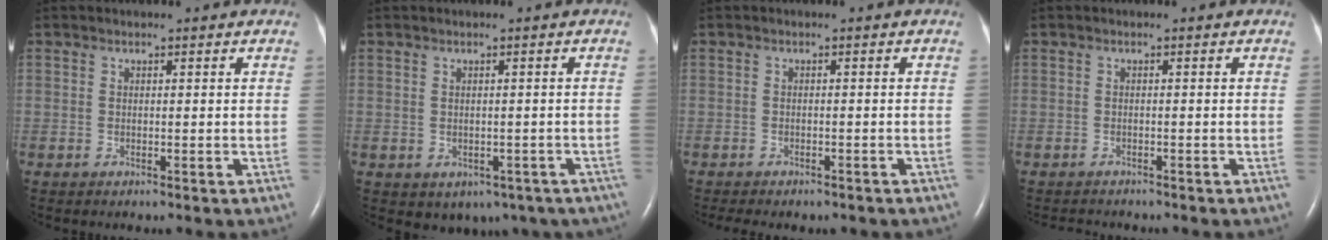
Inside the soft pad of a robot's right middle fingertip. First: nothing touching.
{"total": 8.1, "force": [-5.0, 5.6, 3.0], "torque": [-0.026, 0.014, -0.050]}
{"total": 8.0, "force": [-6.7, 2.6, 3.4], "torque": [-0.043, 0.001, -0.073]}
{"total": 2.5, "force": [-2.3, 0.7, 0.5], "torque": [-0.009, -0.007, -0.030]}